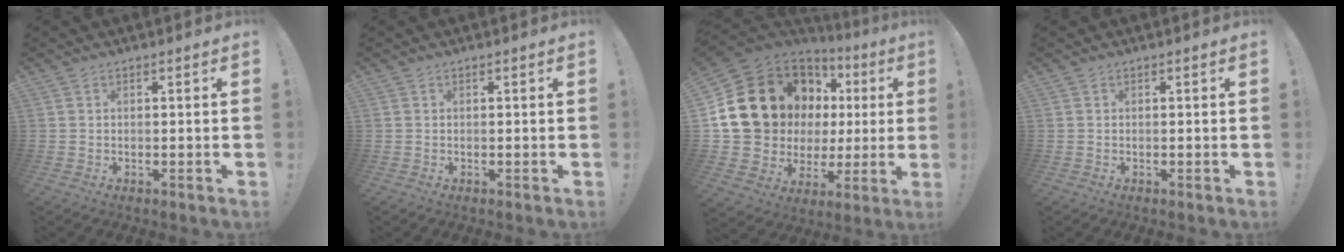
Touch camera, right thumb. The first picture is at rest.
{"total": 0.0}
{"total": 21.4, "force": [7.8, 15.8, 12.2], "torque": [-0.226, -0.051, 0.186]}
{"total": 0.0}